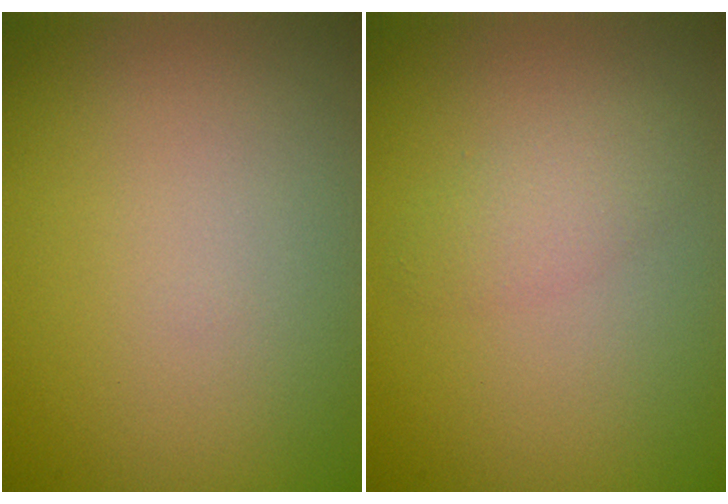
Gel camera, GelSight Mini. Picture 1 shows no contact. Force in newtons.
{"total": 1.7, "press": 1.7, "slide": 0.1}